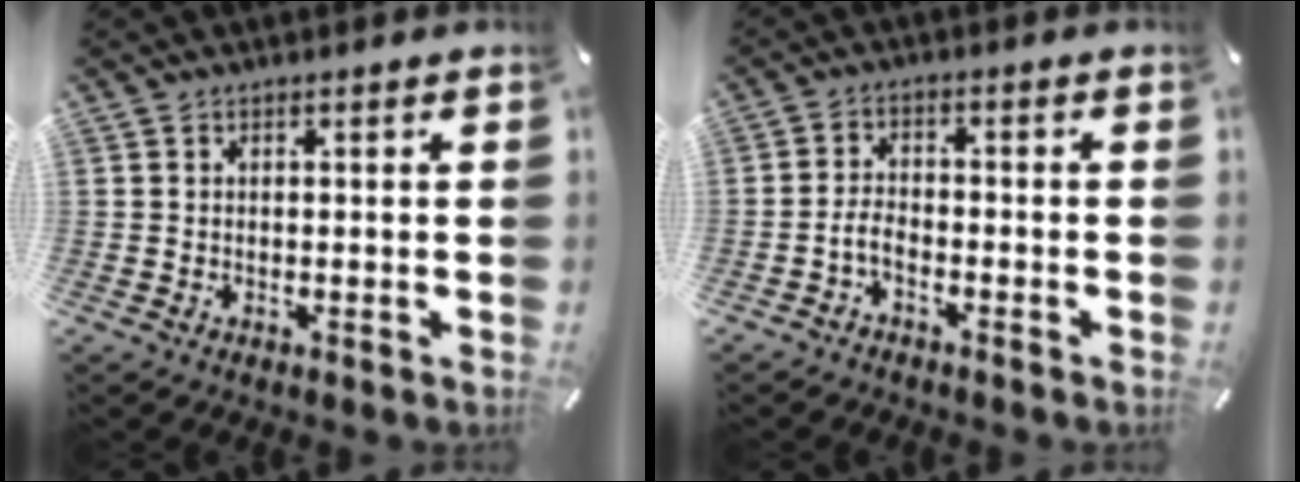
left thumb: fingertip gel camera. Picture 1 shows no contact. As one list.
[{"total": 3.7, "force": [-2.3, 2.0, 2.2], "torque": [-0.060, 0.007, -0.047]}]